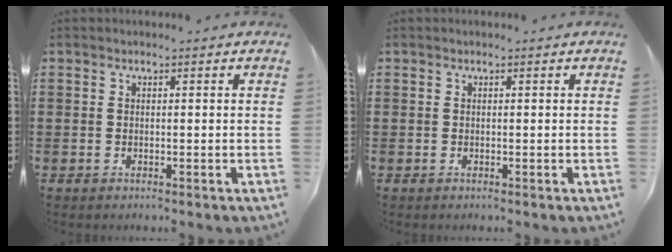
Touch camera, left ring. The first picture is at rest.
{"total": 0.0}